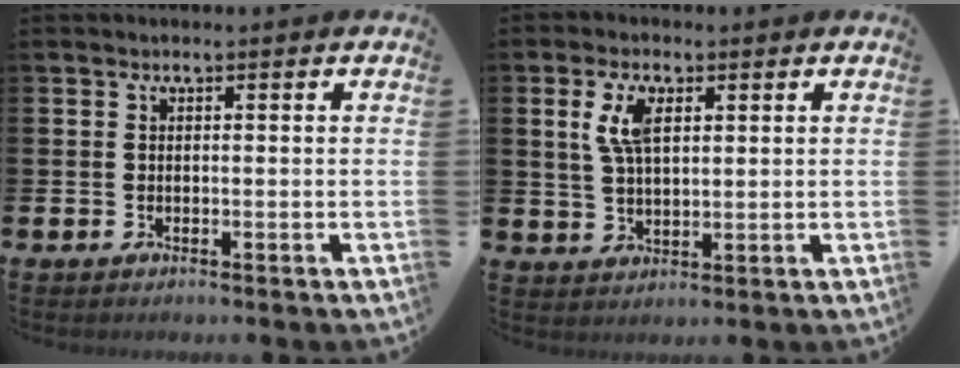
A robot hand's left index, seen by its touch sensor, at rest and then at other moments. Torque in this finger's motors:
{"motor_torque": [0.43, -0.03, 0.28, 0.06]}